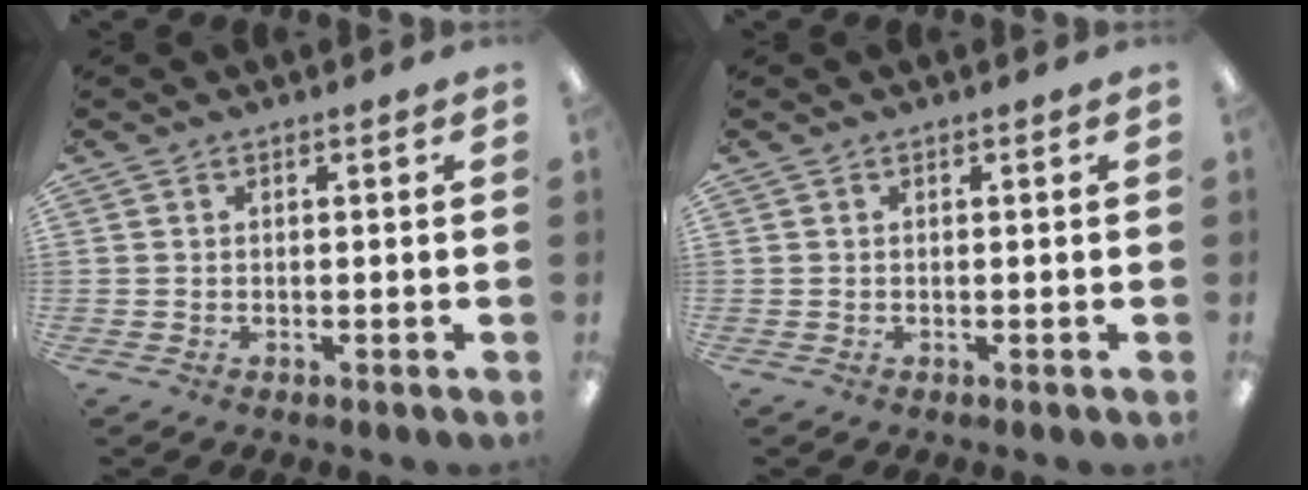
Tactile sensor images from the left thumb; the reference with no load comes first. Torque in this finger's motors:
{"motor_torque": [0.00, 0.00, -0.11, 0.05, 0.00]}